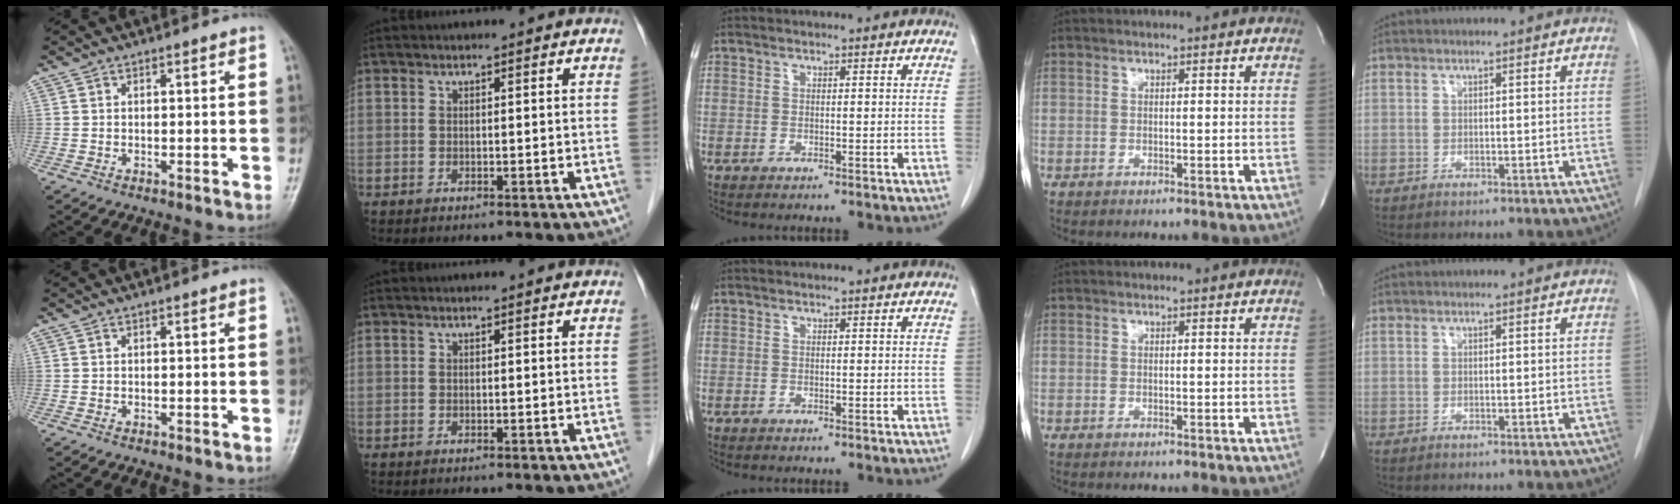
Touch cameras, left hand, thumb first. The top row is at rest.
{}